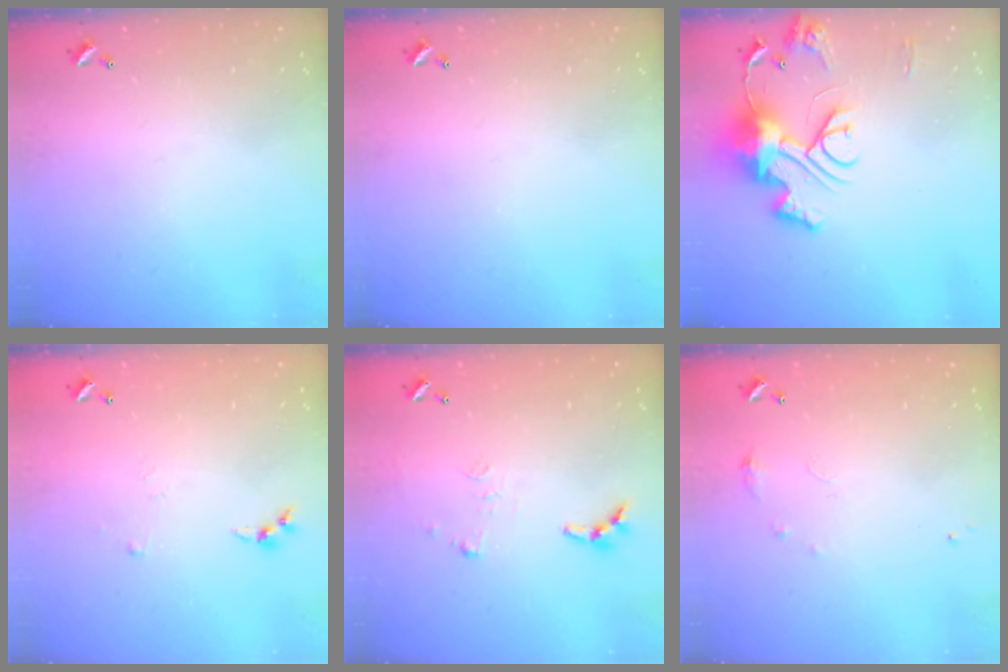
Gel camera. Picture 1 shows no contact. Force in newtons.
{"total": 0.0}
{"total": 13.2, "press": 13.1, "slide": 1.4}
{"total": 3.3, "press": 3.3, "slide": 0.5}
{"total": 6.2, "press": 6.2, "slide": 0.4}
{"total": 6.0, "press": 5.9, "slide": 0.8}